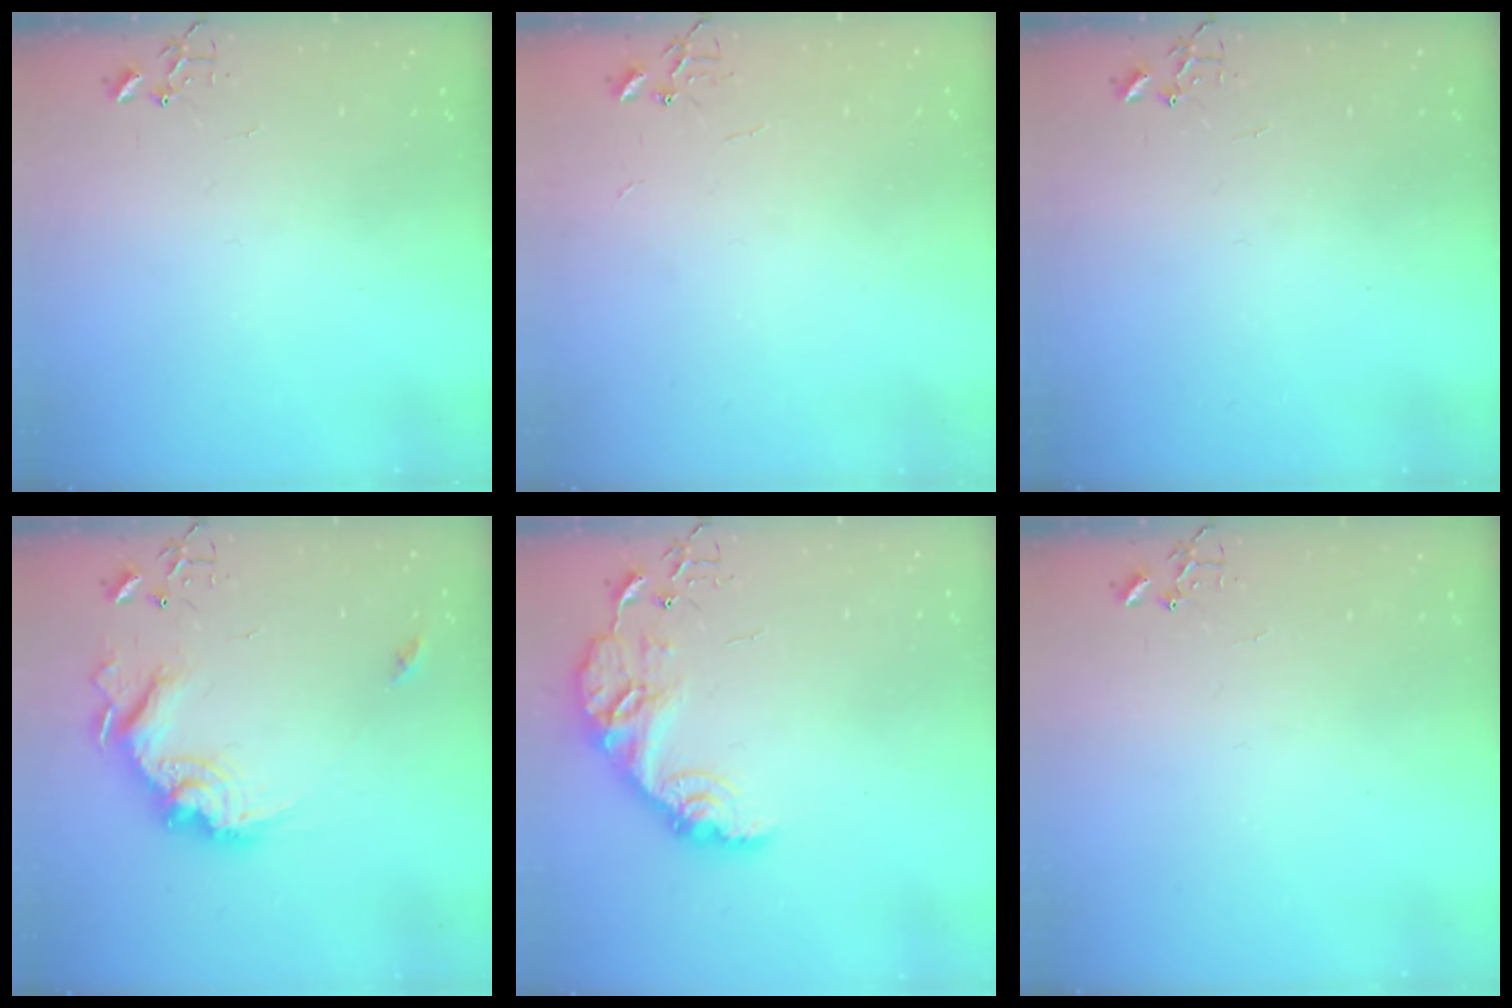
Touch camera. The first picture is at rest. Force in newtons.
{"total": 2.2, "press": 2.2, "slide": 0.3}
{"total": 0.0}
{"total": 17.8, "press": 17.7, "slide": 2.1}
{"total": 14.5, "press": 14.5, "slide": 1.0}
{"total": 0.0}